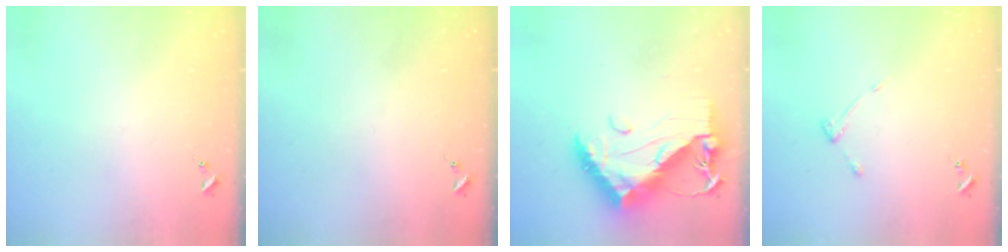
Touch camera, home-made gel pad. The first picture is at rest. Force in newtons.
{"total": 0.0}
{"total": 19.1, "press": 19.0, "slide": 1.6}
{"total": 3.0, "press": 3.0, "slide": 0.4}